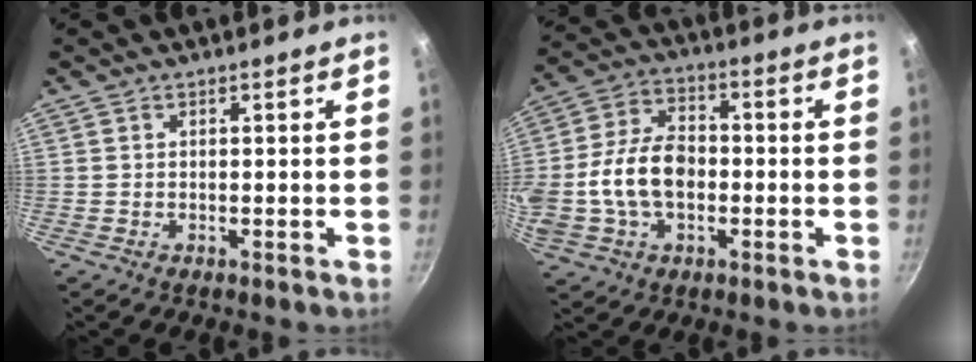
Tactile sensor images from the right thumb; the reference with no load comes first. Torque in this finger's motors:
{"motor_torque": [2.01, 2.26, 1.38, -0.93, 0.54]}